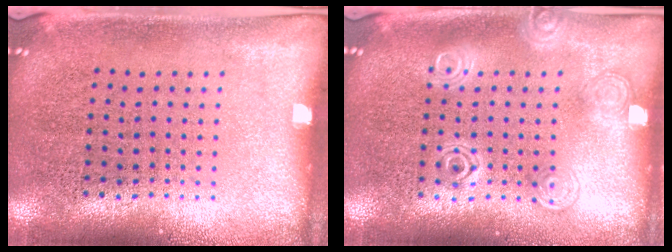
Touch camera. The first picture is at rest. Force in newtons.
{"total": 1.0, "press": 1.0, "slide": 0.1}